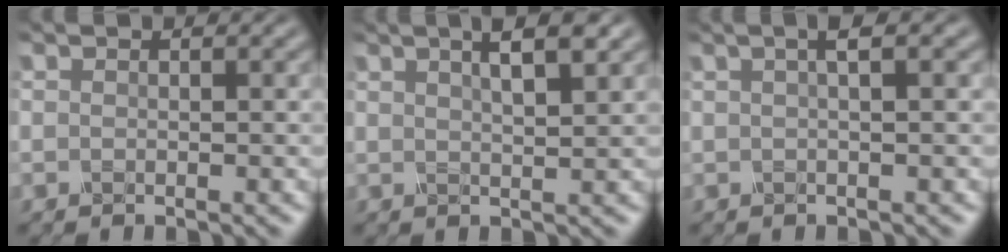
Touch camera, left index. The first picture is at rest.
{"total": 5.4, "force": [2.9, 1.6, 4.2], "torque": [-0.041, 0.025, 0.020]}
{"total": 3.2, "force": [1.1, 1.1, 2.8], "torque": [-0.021, 0.012, -0.006]}